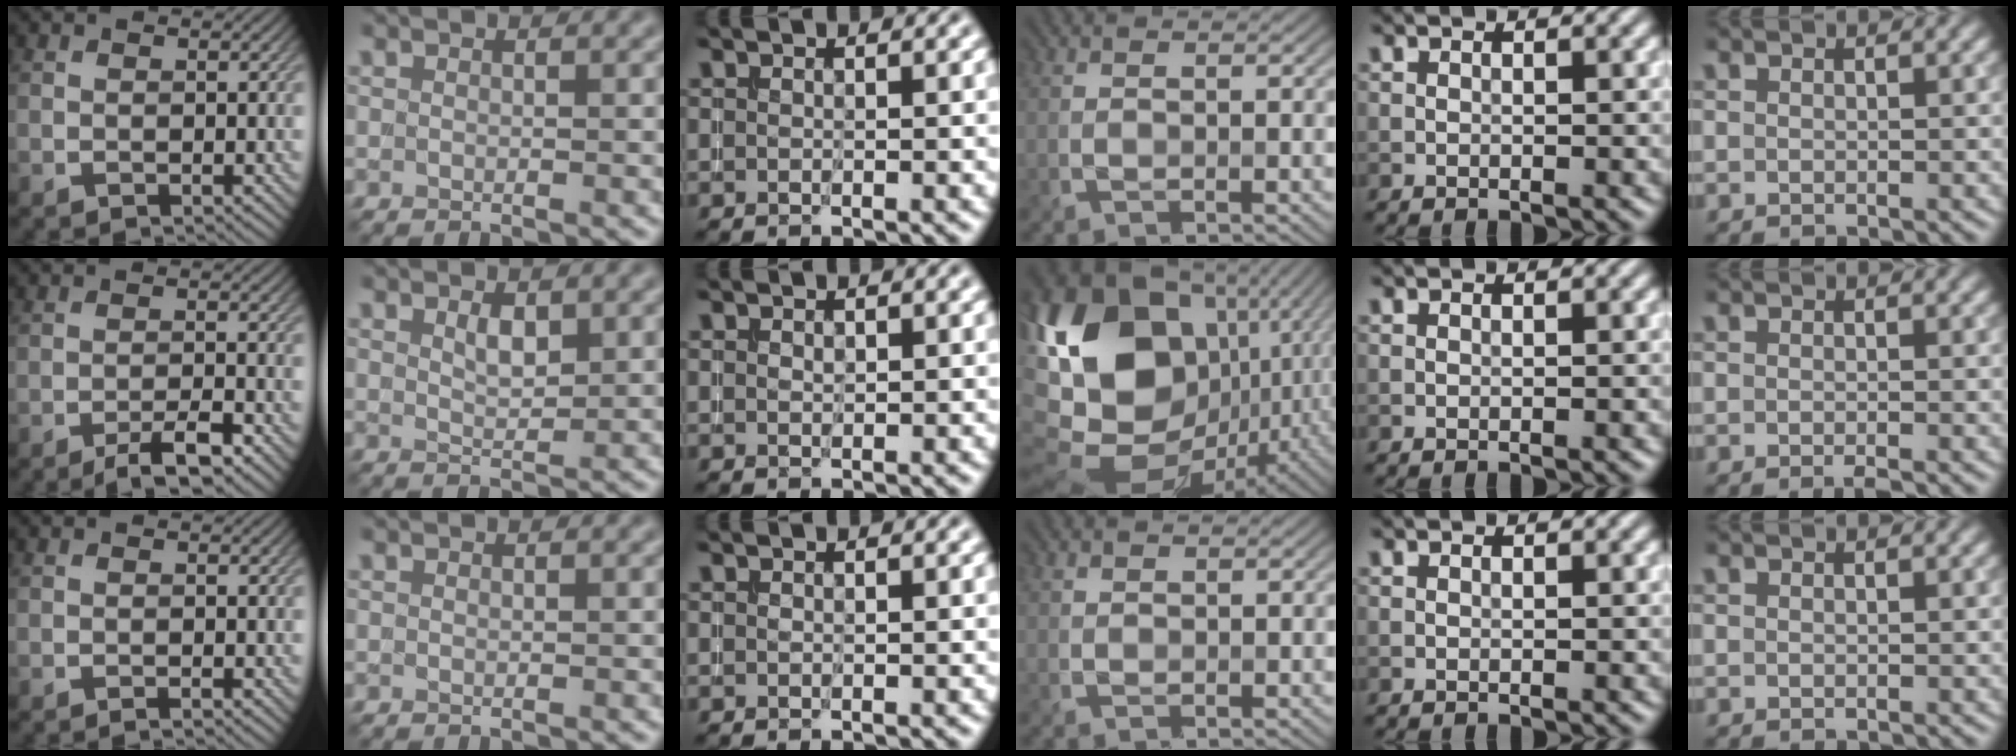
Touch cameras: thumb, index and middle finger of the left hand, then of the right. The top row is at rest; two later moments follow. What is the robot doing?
{"motion": "extract", "object": "backpack"}